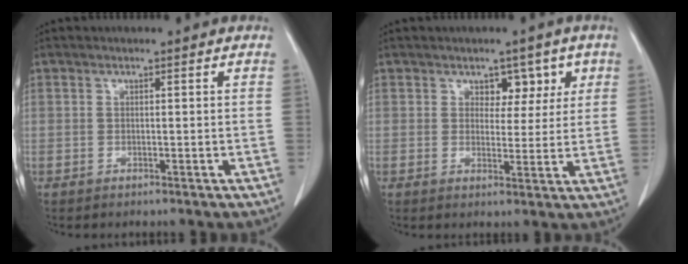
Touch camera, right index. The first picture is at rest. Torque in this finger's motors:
{"motor_torque": [0.04, 0.08, 0.02, 0.00]}